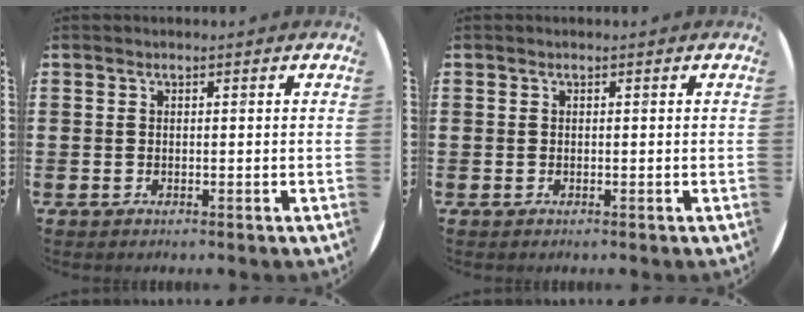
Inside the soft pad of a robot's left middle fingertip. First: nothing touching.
{"total": 0.0}